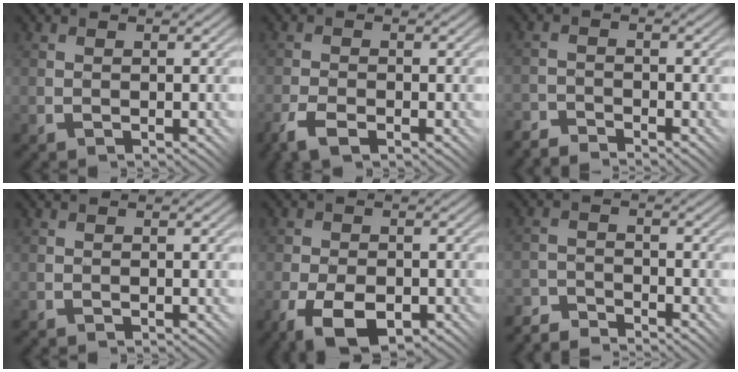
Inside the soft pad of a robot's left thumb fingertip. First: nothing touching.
{"total": 4.0, "force": [-2.5, 1.7, 2.7], "torque": [-0.054, -0.002, -0.049]}
{"total": 3.1, "force": [-3.0, 0.4, 0.2], "torque": [0.000, 0.005, -0.064]}
{"total": 0.0}
{"total": 7.6, "force": [-3.7, 4.1, 5.3], "torque": [-0.104, -0.011, -0.058]}
{"total": 3.9, "force": [-3.8, 0.6, 0.3], "torque": [0.002, 0.006, -0.082]}